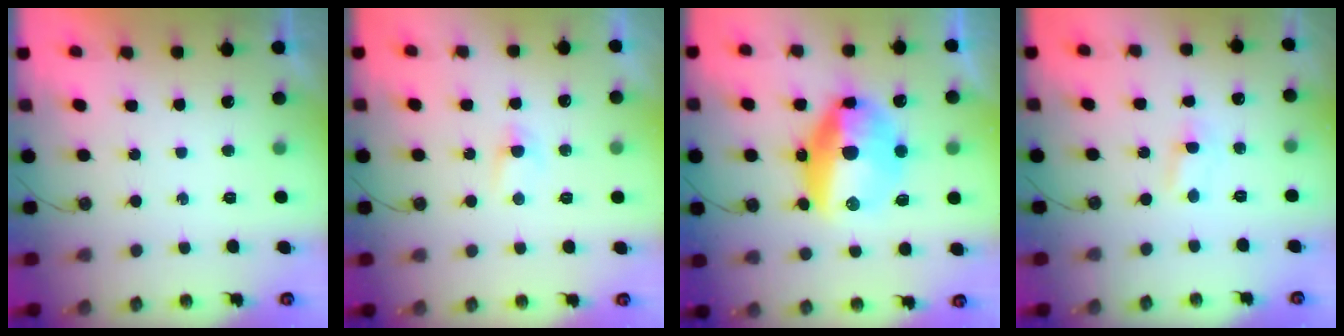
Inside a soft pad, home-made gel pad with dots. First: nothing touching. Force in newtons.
{"total": 2.2, "press": 2.2, "slide": 0.3}
{"total": 18.7, "press": 18.0, "slide": 5.2}
{"total": 1.4, "press": 1.4, "slide": 0.3}